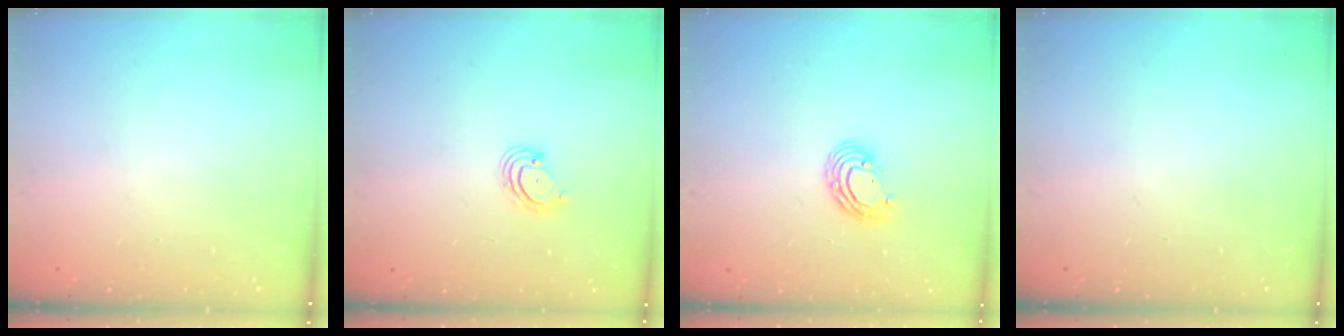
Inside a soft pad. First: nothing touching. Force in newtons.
{"total": 2.9, "press": 2.9, "slide": 0.4}
{"total": 6.7, "press": 6.6, "slide": 0.7}
{"total": 0.0}